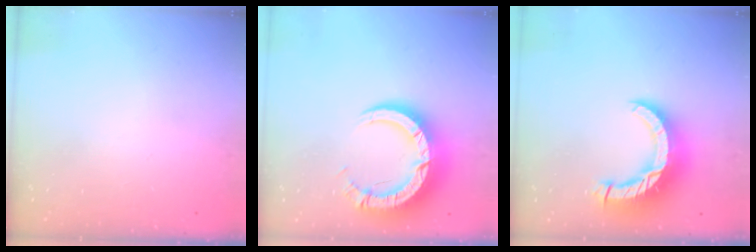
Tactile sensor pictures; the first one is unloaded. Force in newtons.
{"total": 14.5, "press": 14.4, "slide": 1.4}
{"total": 13.7, "press": 13.7, "slide": 1.3}